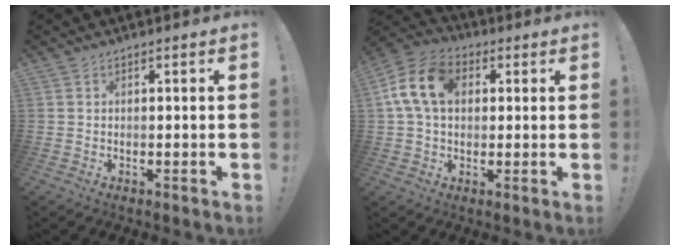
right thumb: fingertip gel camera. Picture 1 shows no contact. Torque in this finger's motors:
{"motor_torque": [0.73, 0.80, 0.85, -0.34, 0.19]}